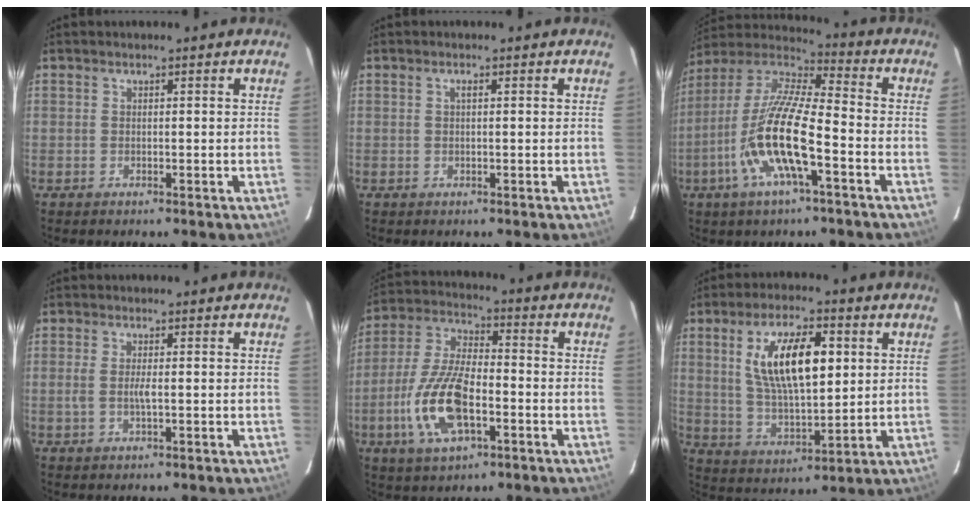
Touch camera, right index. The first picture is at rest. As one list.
[{"total": 0.7, "force": [0.2, 0.1, 0.6], "torque": [-0.012, 0.004, 0.001]}, {"total": 16.8, "force": [-6.3, 3.6, 15.1], "torque": [-0.299, -0.015, -0.130]}, {"total": 2.3, "force": [-0.4, 0.3, 2.2], "torque": [-0.045, -0.003, -0.007]}, {"total": 14.8, "force": [-4.9, 6.1, 12.5], "torque": [-0.271, -0.004, -0.092]}, {"total": 14.6, "force": [4.0, 5.7, 12.9], "torque": [-0.235, 0.009, 0.080]}]